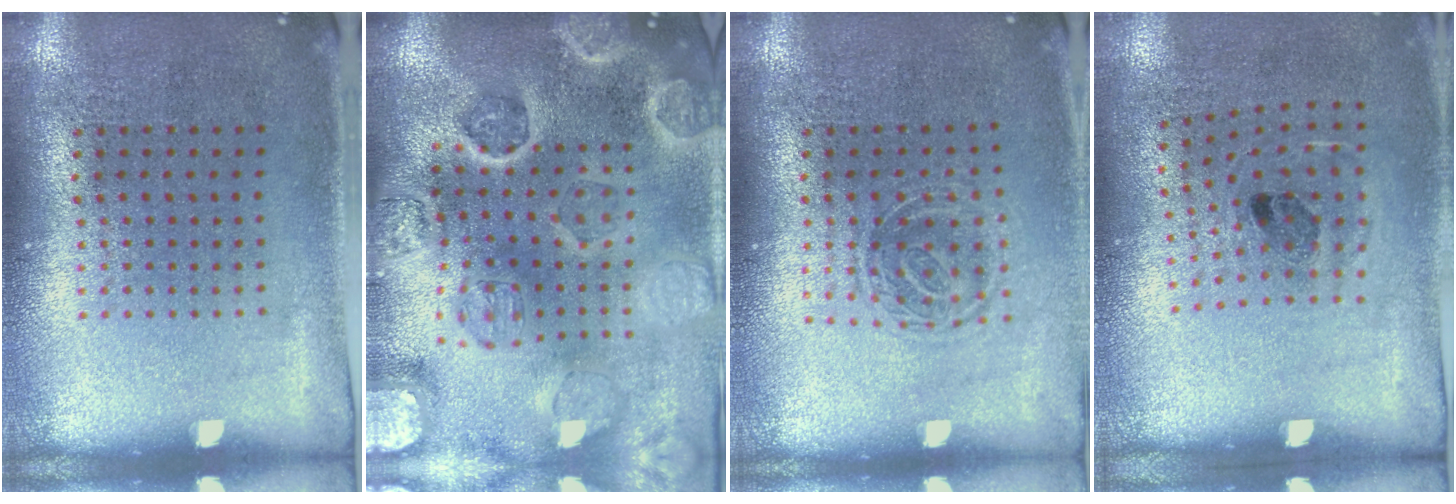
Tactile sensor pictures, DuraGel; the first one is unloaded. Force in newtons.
{"total": 4.3, "press": 3.9, "slide": 1.6}
{"total": 1.3, "press": 1.1, "slide": 0.7}
{"total": 1.1, "press": 0.8, "slide": 0.7}